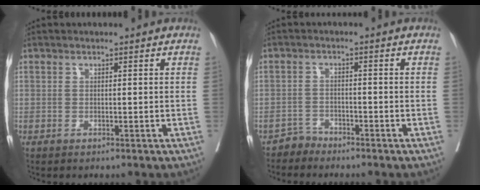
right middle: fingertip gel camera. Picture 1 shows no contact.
{"total": 2.0, "force": [-1.8, 0.5, -0.8], "torque": [0.022, -0.001, -0.033]}